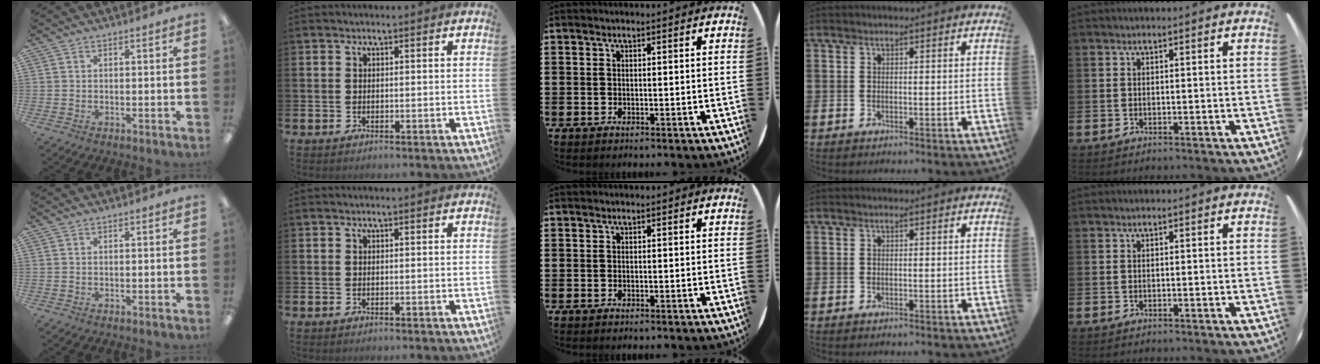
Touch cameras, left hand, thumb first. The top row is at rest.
{}